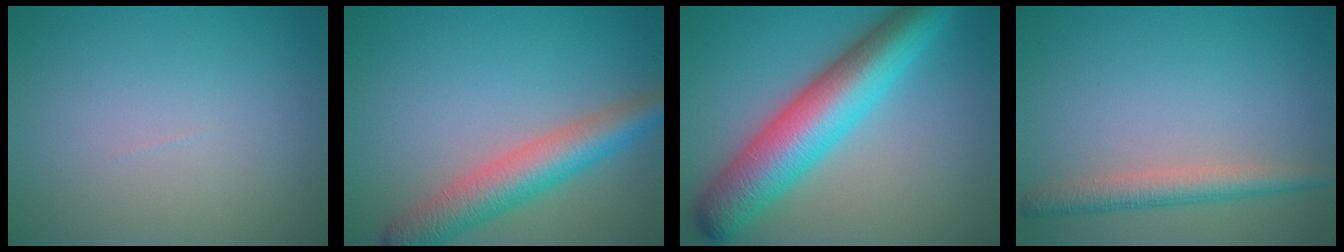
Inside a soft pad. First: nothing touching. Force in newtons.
{"total": 5.6, "press": 5.6, "slide": 0.1}
{"total": 9.5, "press": 9.5, "slide": 0.1}
{"total": 2.9, "press": 2.9, "slide": 0.1}